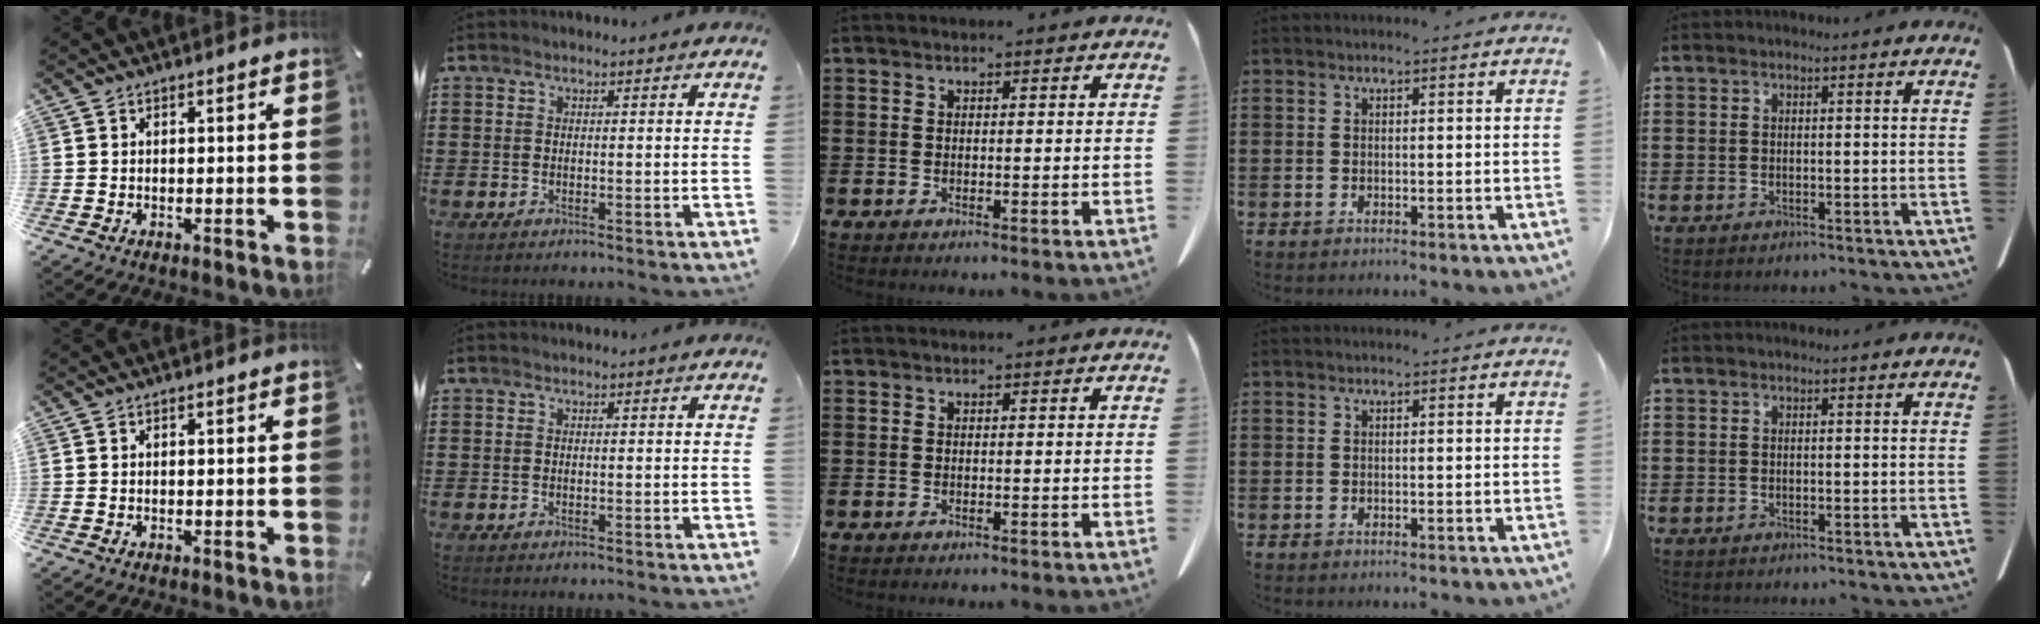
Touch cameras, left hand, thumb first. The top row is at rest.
{}